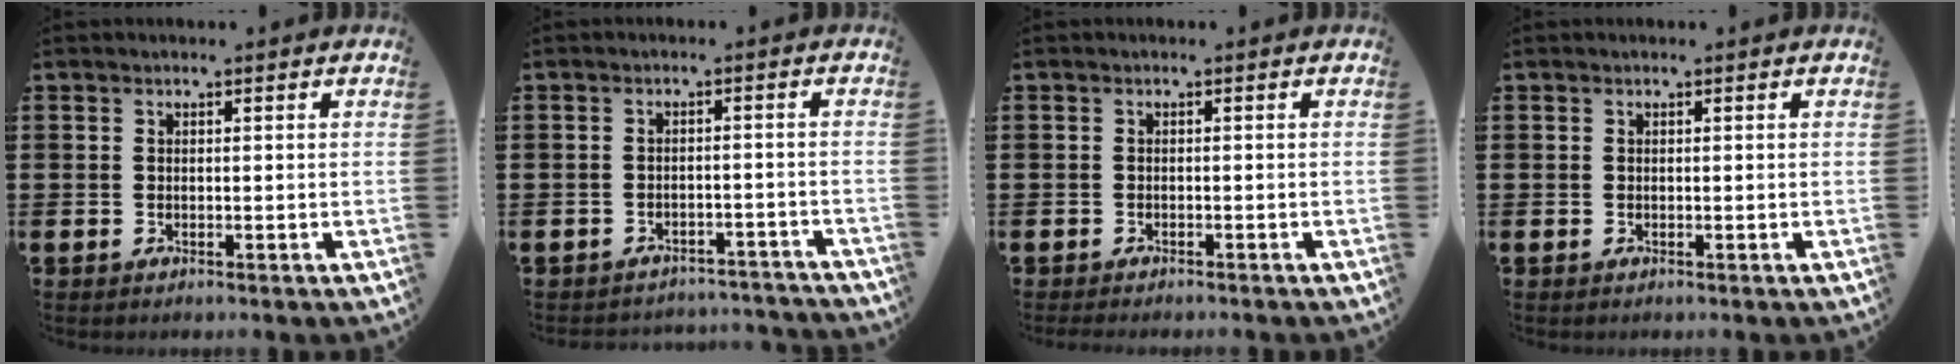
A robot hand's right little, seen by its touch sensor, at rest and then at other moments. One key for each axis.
{"total": 1.8, "fx": -1.8, "fy": 0.1, "fz": 0.0, "tx": -0.006, "ty": 0.003, "tz": -0.041}
{"total": 0.0}
{"total": 0.0}